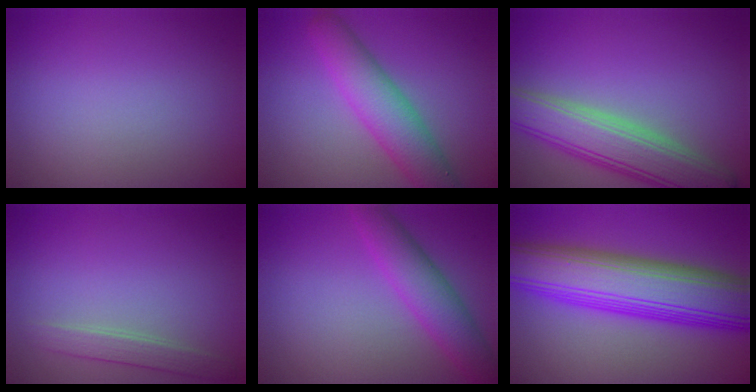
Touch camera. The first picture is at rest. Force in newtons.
{"total": 5.5, "press": 5.5, "slide": 0.4}
{"total": 6.8, "press": 6.7, "slide": 0.5}
{"total": 1.7, "press": 1.7, "slide": 0.1}
{"total": 4.5, "press": 4.5, "slide": 0.1}
{"total": 11.4, "press": 11.4, "slide": 0.3}